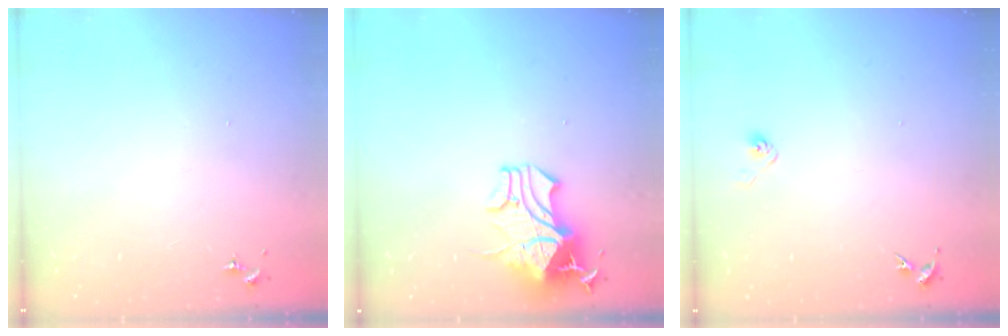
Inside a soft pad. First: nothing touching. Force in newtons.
{"total": 18.0, "press": 18.0, "slide": 0.2}
{"total": 2.8, "press": 2.6, "slide": 1.1}